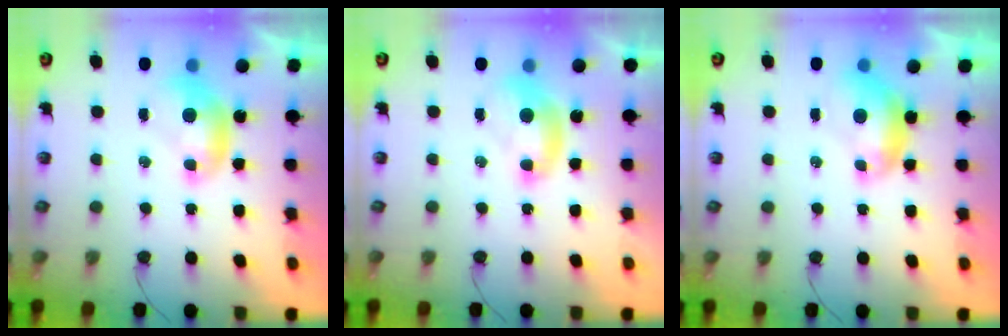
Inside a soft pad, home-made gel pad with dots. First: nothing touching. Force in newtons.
{"total": 1.2, "press": 1.2, "slide": 0.3}
{"total": 0.8, "press": 0.6, "slide": 0.4}